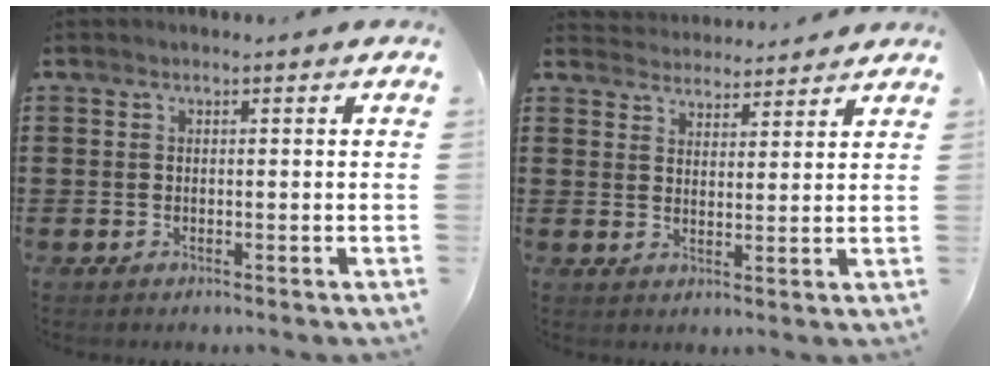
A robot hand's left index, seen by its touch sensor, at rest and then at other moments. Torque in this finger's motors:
{"motor_torque": [0.49, -0.56, -0.06, -0.01]}